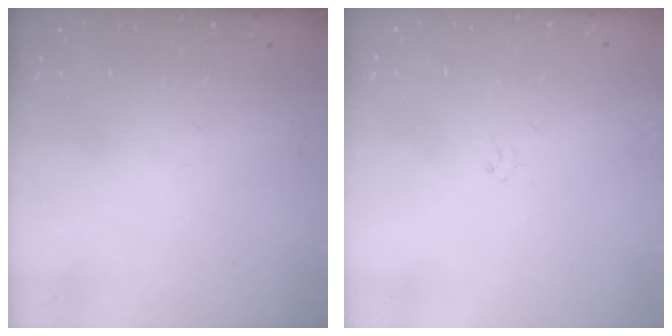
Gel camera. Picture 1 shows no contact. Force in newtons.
{"total": 0.0}